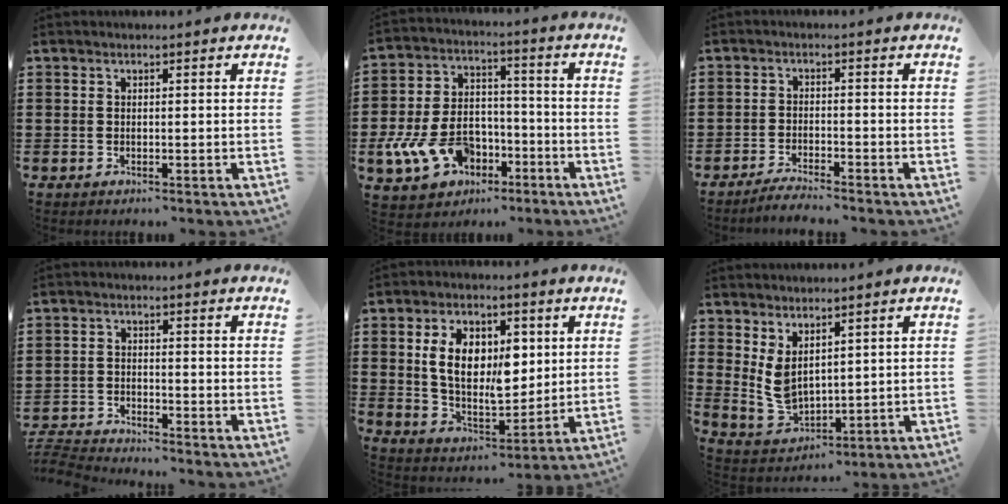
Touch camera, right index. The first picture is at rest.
{"total": 11.3, "force": [-4.1, 8.0, 6.9], "torque": [-0.166, 0.019, -0.070]}
{"total": 2.3, "force": [-2.3, -0.1, 0.4], "torque": [-0.009, 0.002, -0.046]}
{"total": 3.4, "force": [-3.4, 0.0, 0.1], "torque": [-0.020, -0.005, -0.078]}
{"total": 10.7, "force": [3.2, 6.3, 8.1], "torque": [-0.164, 0.010, 0.058]}
{"total": 5.0, "force": [2.9, 2.6, 3.1], "torque": [-0.083, -0.016, 0.056]}